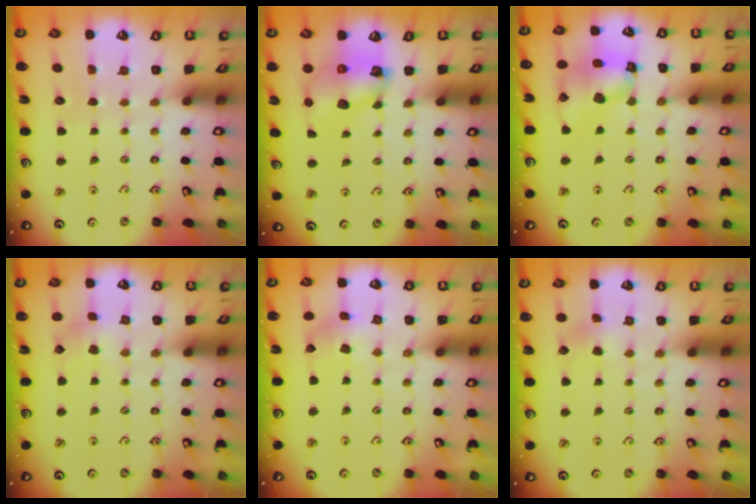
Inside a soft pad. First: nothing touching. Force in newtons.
{"total": 8.1, "press": 8.1, "slide": 0.9}
{"total": 14.1, "press": 14.0, "slide": 1.7}
{"total": 2.1, "press": 2.1, "slide": 0.1}
{"total": 2.0, "press": 2.0, "slide": 0.2}
{"total": 2.5, "press": 2.5, "slide": 0.4}